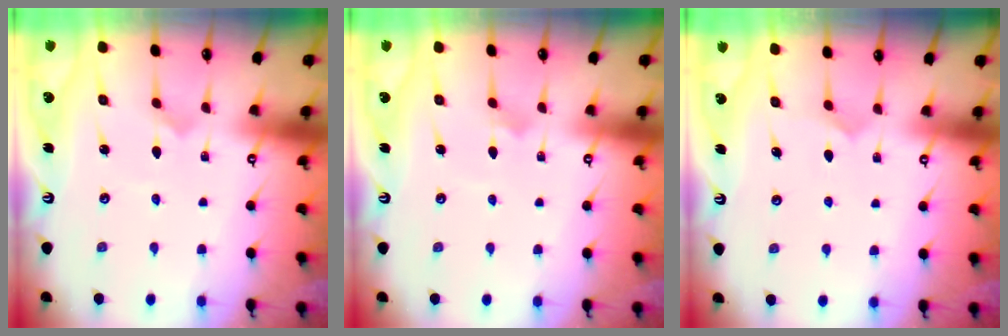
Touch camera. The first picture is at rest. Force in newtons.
{"total": 1.9, "press": 1.9, "slide": 0.1}
{"total": 3.6, "press": 3.6, "slide": 0.4}